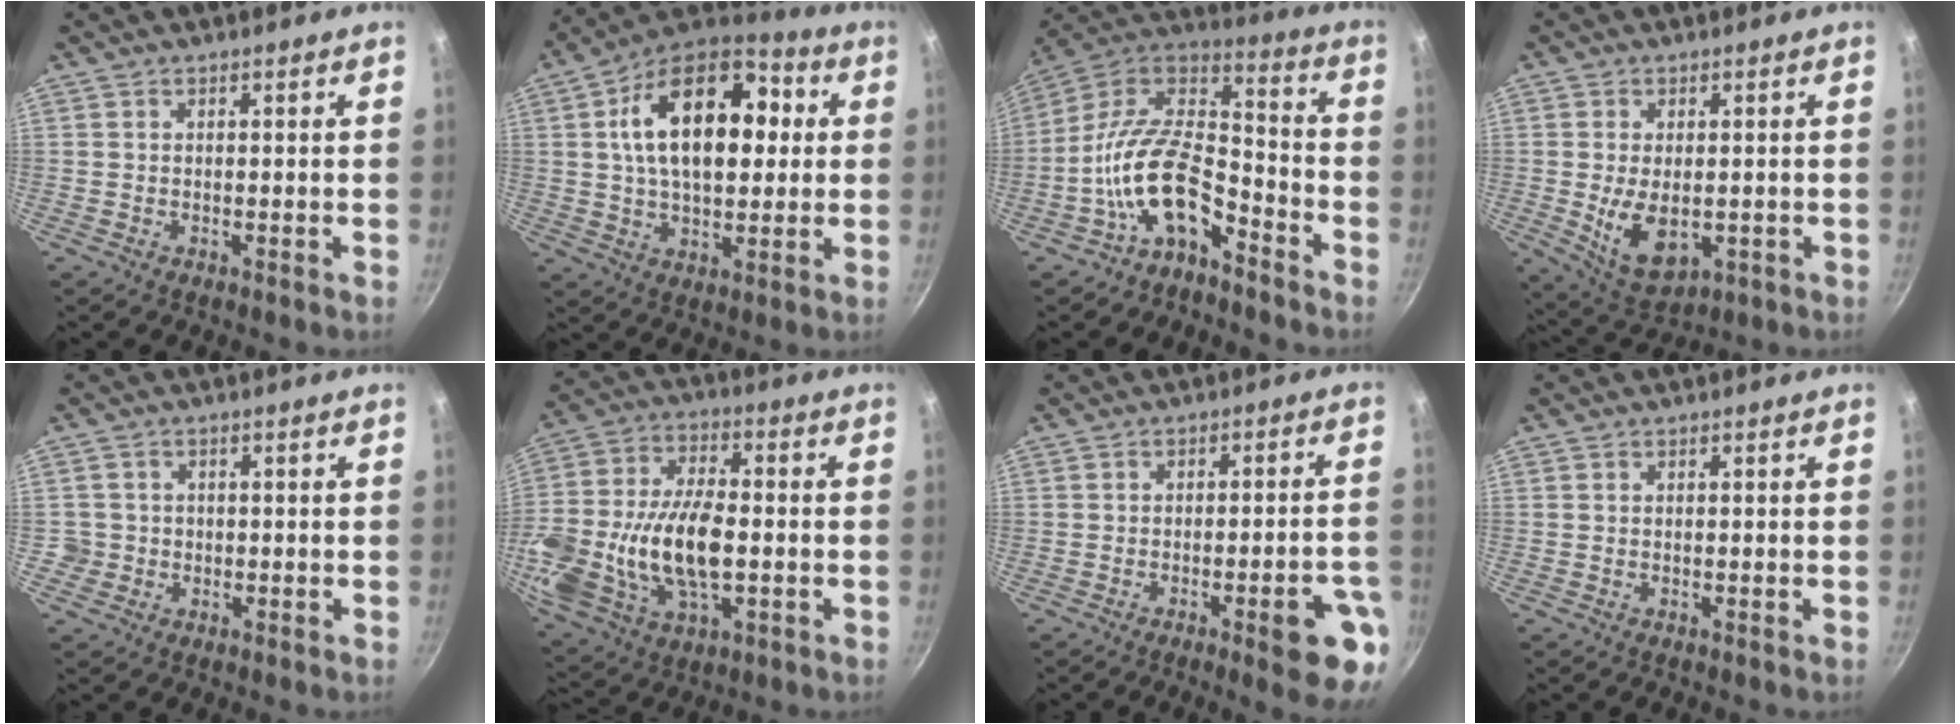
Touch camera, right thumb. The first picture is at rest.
{"total": 21.1, "force": [3.8, 12.0, 16.9], "torque": [-0.244, 0.021, 0.052]}
{"total": 14.8, "force": [-7.9, 7.1, 10.3], "torque": [-0.183, 0.092, -0.152]}
{"total": 9.2, "force": [-1.4, 5.4, 7.3], "torque": [-0.120, -0.013, -0.008]}
{"total": 2.8, "force": [-0.4, 2.7, -0.2], "torque": [0.026, 0.010, -0.010]}
{"total": 24.6, "force": [-3.7, 13.8, 20.0], "torque": [-0.448, 0.004, -0.052]}
{"total": 11.9, "force": [-5.1, 2.5, 10.4], "torque": [-0.105, 0.022, -0.057]}
{"total": 0.0}